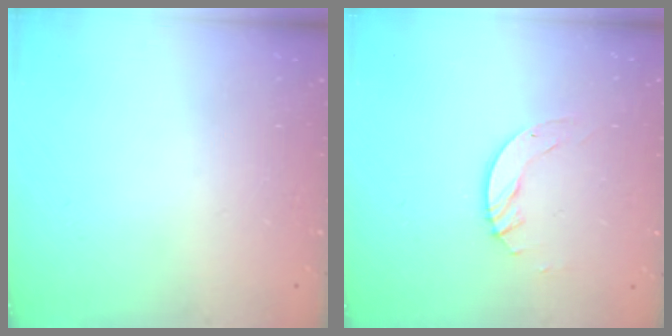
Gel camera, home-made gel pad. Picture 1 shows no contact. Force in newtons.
{"total": 4.1, "press": 4.1, "slide": 0.4}